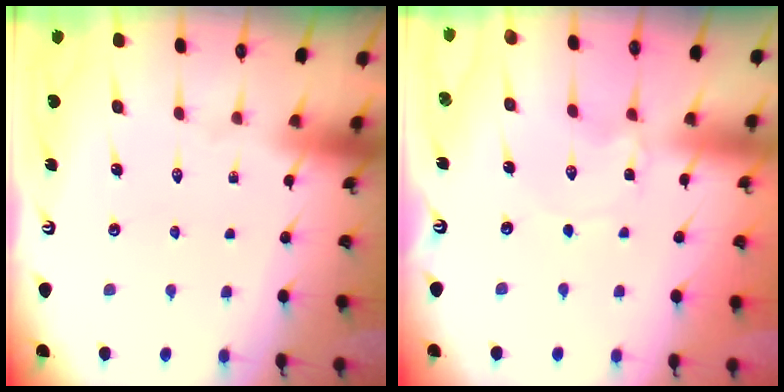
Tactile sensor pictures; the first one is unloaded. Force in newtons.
{"total": 0.0}